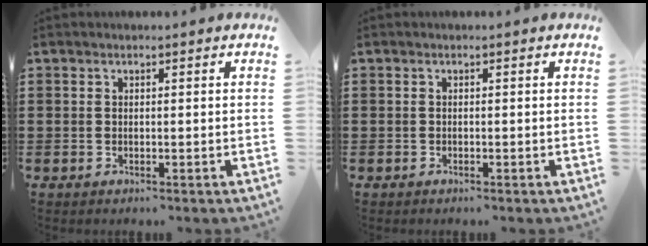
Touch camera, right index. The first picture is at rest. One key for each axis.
{"total": 0.0}